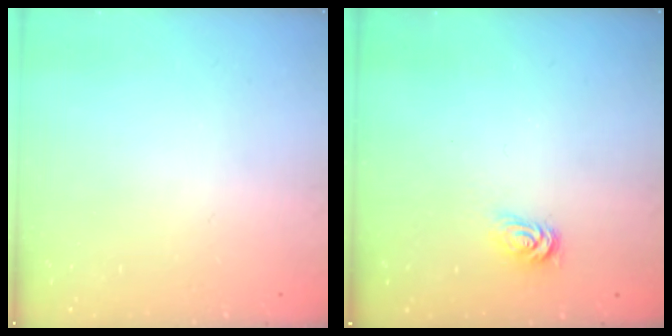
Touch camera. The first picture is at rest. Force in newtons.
{"total": 2.6, "press": 2.6, "slide": 0.4}